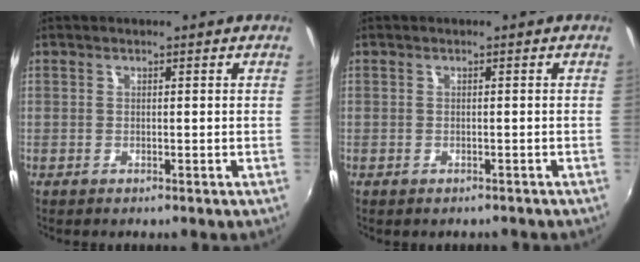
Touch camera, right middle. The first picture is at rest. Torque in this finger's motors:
{"motor_torque": [1.04, -1.10, 0.04, 0.04]}